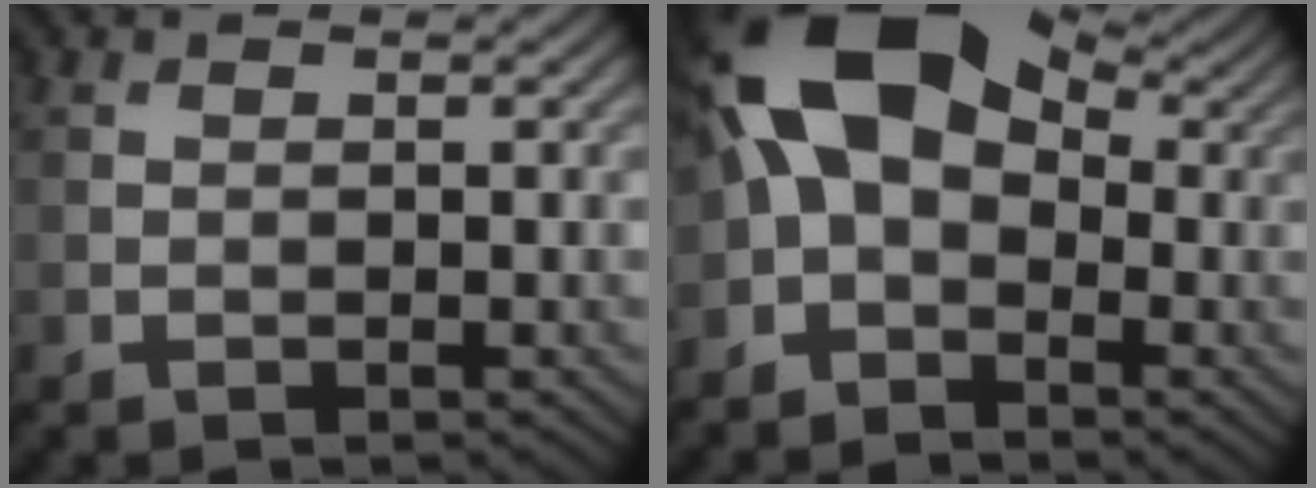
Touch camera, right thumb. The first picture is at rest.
{"total": 13.3, "force": [1.5, 8.5, 10.1], "torque": [-0.204, 0.008, 0.008]}